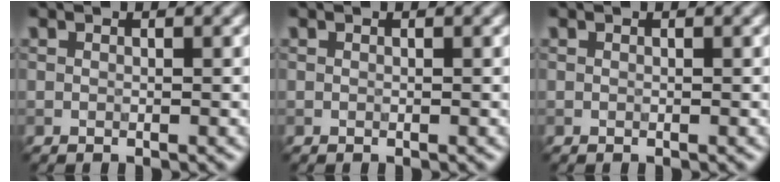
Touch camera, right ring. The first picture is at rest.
{"total": 0.0}
{"total": 0.0}